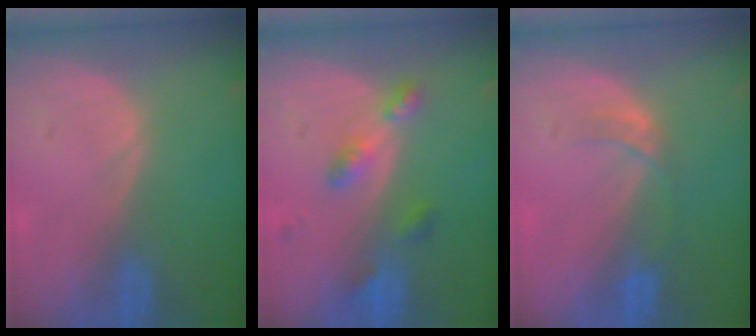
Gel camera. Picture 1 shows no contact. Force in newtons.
{"total": 4.6, "press": 4.5, "slide": 1.0}
{"total": 3.0, "press": 2.7, "slide": 1.3}